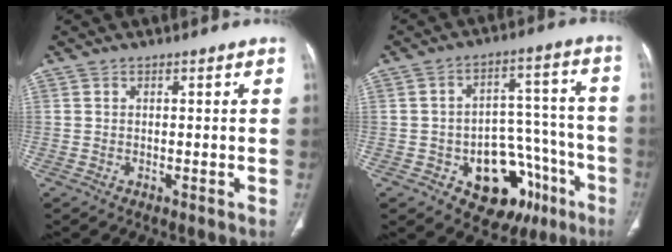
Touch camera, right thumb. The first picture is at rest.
{"total": 16.8, "force": [-7.9, 10.9, 10.0], "torque": [-0.078, 0.074, -0.099]}